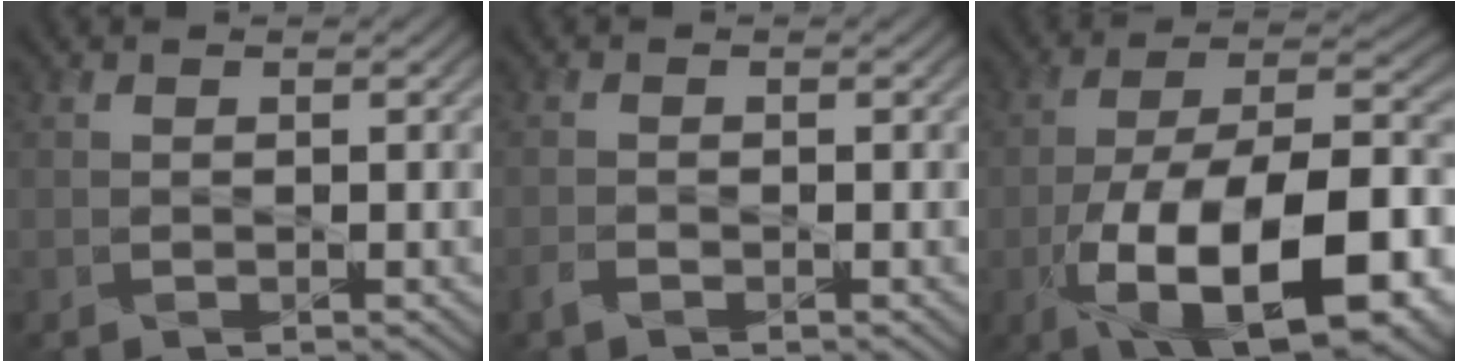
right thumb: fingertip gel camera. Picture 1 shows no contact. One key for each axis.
{"total": 1.4, "fx": -1.1, "fy": 0.5, "fz": 0.7, "tx": -0.021, "ty": -0.003, "tz": -0.024}
{"total": 18.6, "fx": -7.5, "fy": 7.3, "fz": 15.3, "tx": -0.250, "ty": -0.003, "tz": -0.136}